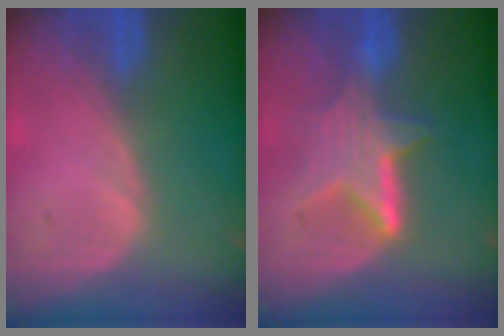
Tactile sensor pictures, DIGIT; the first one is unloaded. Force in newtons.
{"total": 6.2, "press": 6.1, "slide": 0.9}